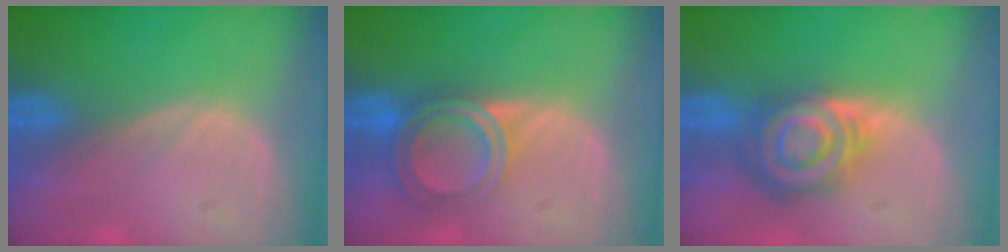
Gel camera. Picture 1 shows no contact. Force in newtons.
{"total": 6.3, "press": 5.4, "slide": 3.3}
{"total": 8.0, "press": 7.1, "slide": 3.8}